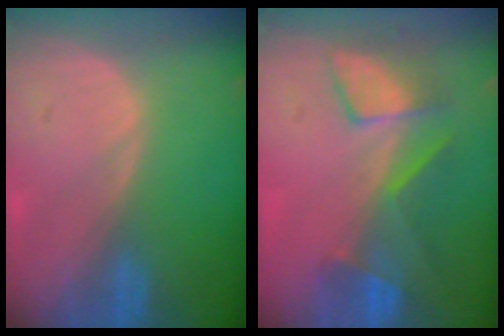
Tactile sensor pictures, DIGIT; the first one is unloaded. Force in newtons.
{"total": 7.4, "press": 7.1, "slide": 1.9}